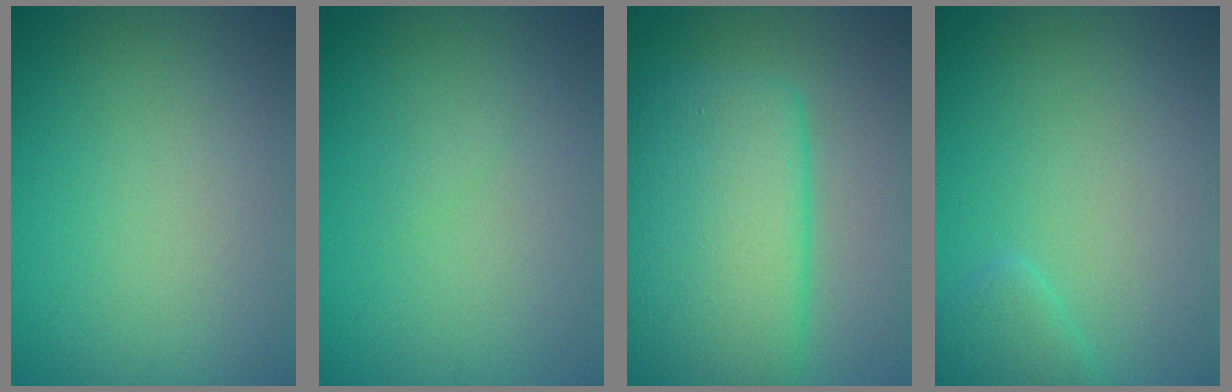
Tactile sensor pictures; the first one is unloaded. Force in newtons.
{"total": 0.5, "press": 0.5, "slide": 0.1}
{"total": 11.0, "press": 11.0, "slide": 0.6}
{"total": 1.5, "press": 1.5, "slide": 0.1}